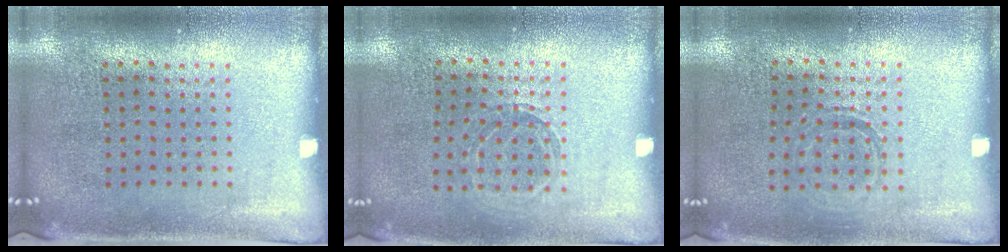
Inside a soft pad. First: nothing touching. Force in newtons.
{"total": 1.0, "press": 1.0, "slide": 0.1}
{"total": 0.9, "press": 0.9, "slide": 0.2}